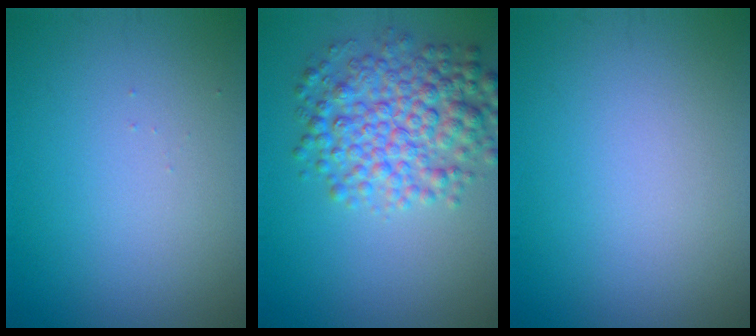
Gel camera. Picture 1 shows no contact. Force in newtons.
{"total": 6.3, "press": 6.3, "slide": 0.1}
{"total": 0.0}